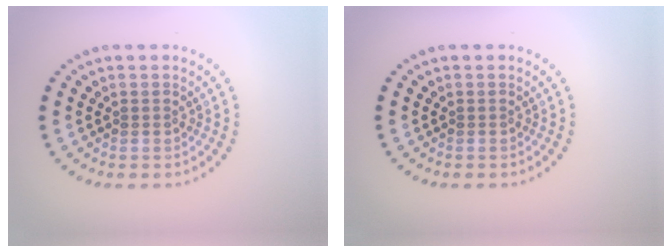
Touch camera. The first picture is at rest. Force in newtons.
{"total": 0.0}